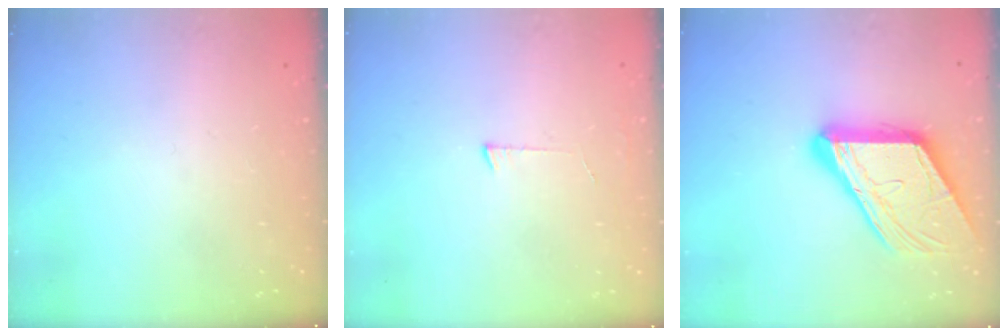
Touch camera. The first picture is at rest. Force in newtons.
{"total": 3.0, "press": 3.0, "slide": 0.3}
{"total": 17.8, "press": 17.7, "slide": 1.8}